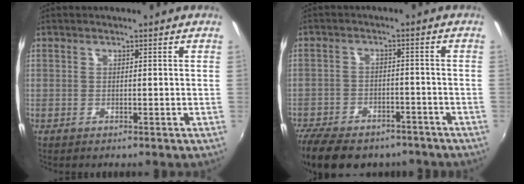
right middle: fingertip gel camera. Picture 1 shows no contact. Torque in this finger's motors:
{"motor_torque": [1.17, -0.97, 0.45, 0.12]}